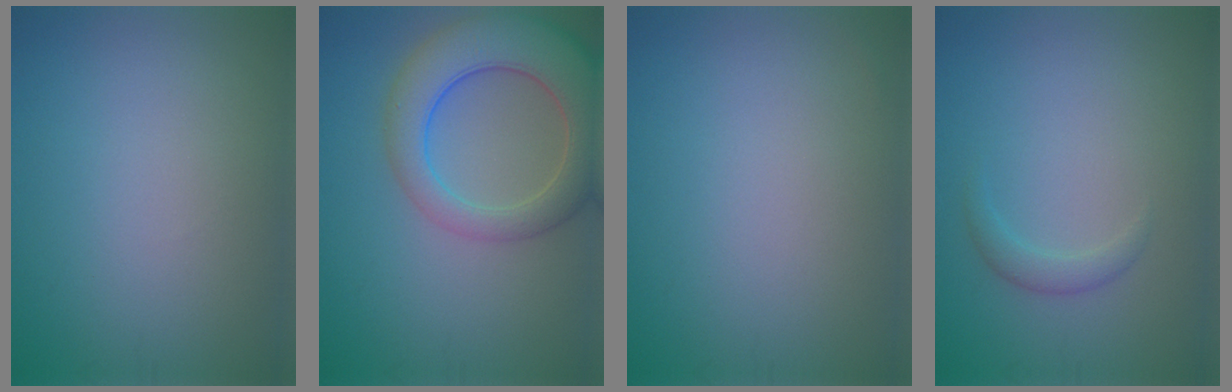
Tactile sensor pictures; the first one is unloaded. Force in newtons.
{"total": 8.1, "press": 8.0, "slide": 0.8}
{"total": 0.0}
{"total": 1.4, "press": 1.4, "slide": 0.1}